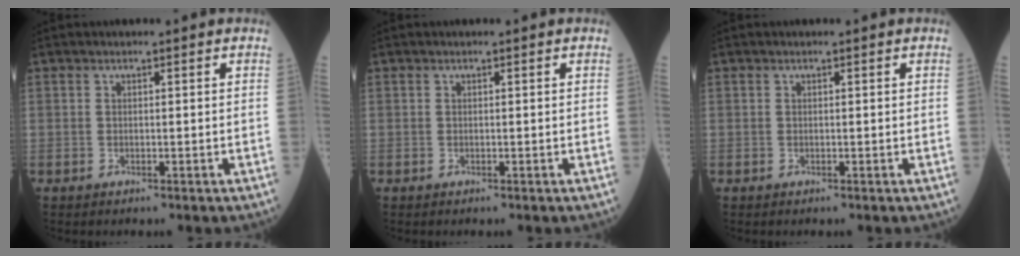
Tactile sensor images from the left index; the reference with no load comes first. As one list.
[{"total": 0.0}, {"total": 0.0}]